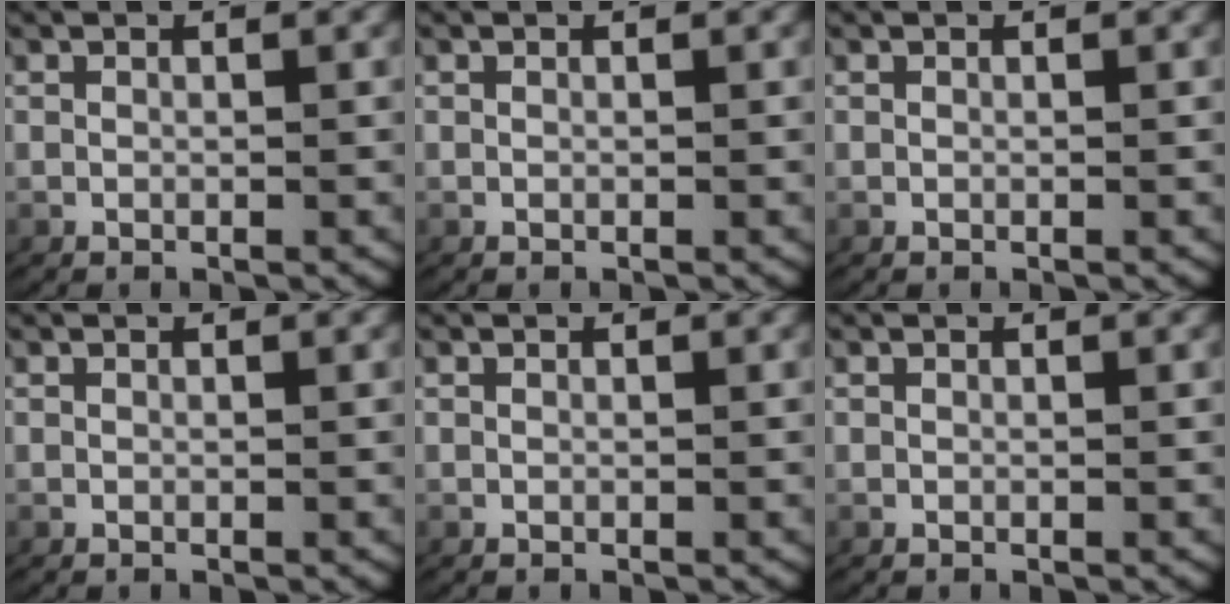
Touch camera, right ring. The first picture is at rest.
{"total": 0.0}
{"total": 0.0}
{"total": 0.0}
{"total": 0.0}
{"total": 0.0}